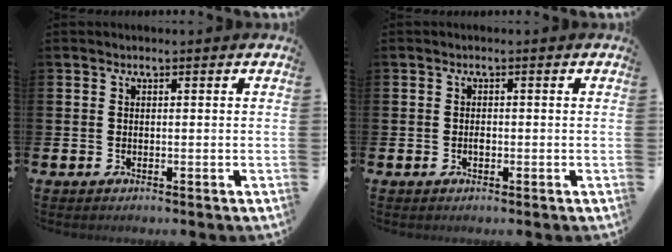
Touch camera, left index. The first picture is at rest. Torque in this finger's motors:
{"motor_torque": [0.10, 0.09, -0.02, 0.00]}